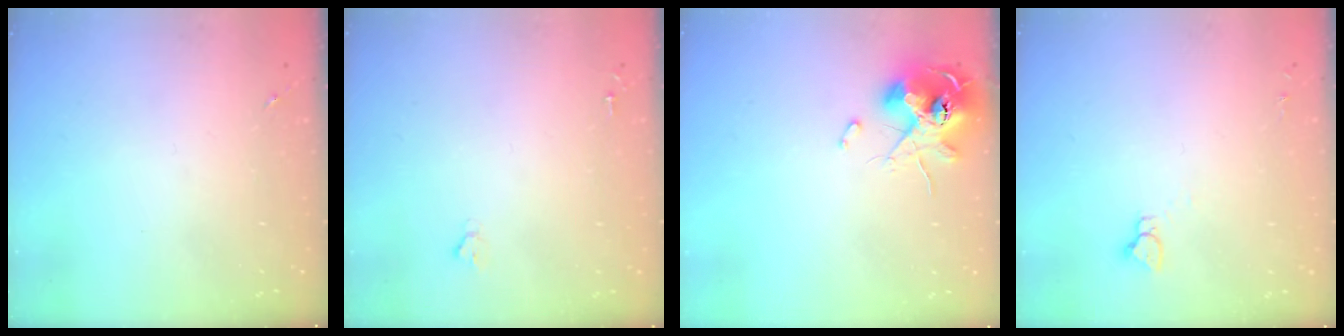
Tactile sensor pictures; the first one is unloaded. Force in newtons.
{"total": 1.6, "press": 1.6, "slide": 0.2}
{"total": 13.7, "press": 13.6, "slide": 1.8}
{"total": 2.9, "press": 2.9, "slide": 0.2}